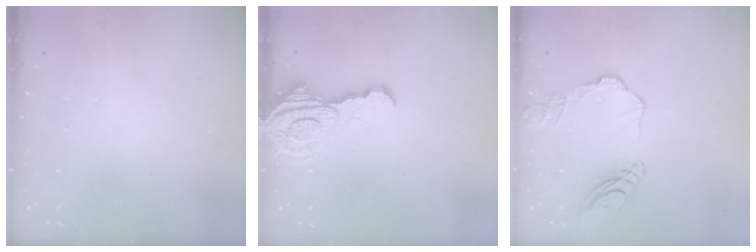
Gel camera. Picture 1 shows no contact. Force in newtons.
{"total": 12.2, "press": 12.2, "slide": 1.1}
{"total": 11.7, "press": 11.7, "slide": 1.2}